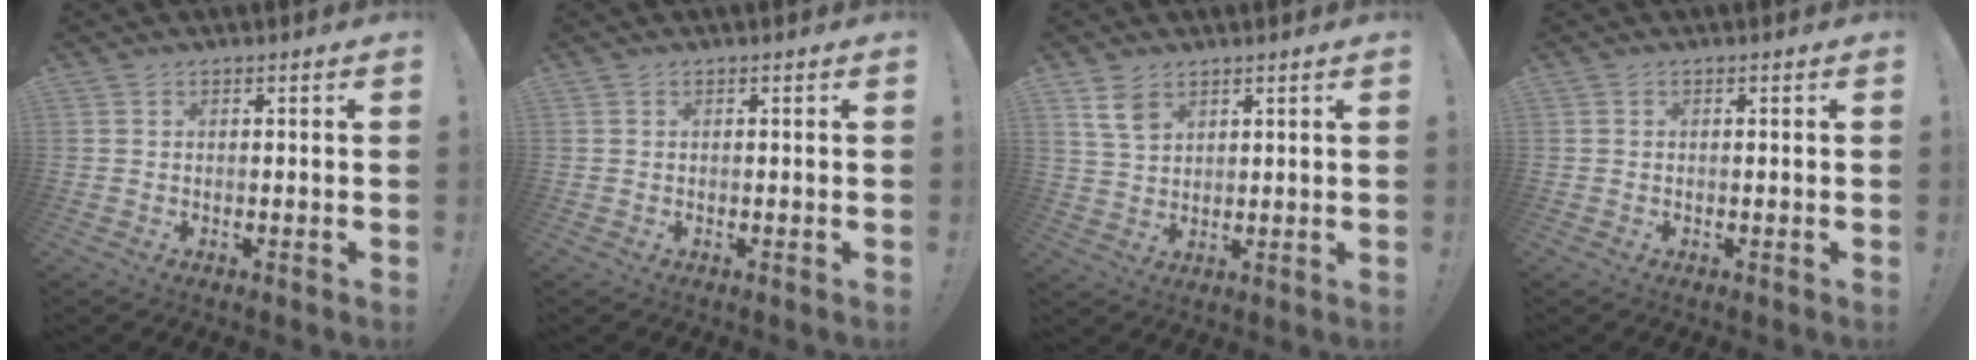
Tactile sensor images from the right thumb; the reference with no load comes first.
{"total": 0.0}
{"total": 6.4, "force": [3.7, 3.8, 3.5], "torque": [-0.056, -0.013, 0.071]}
{"total": 0.0}